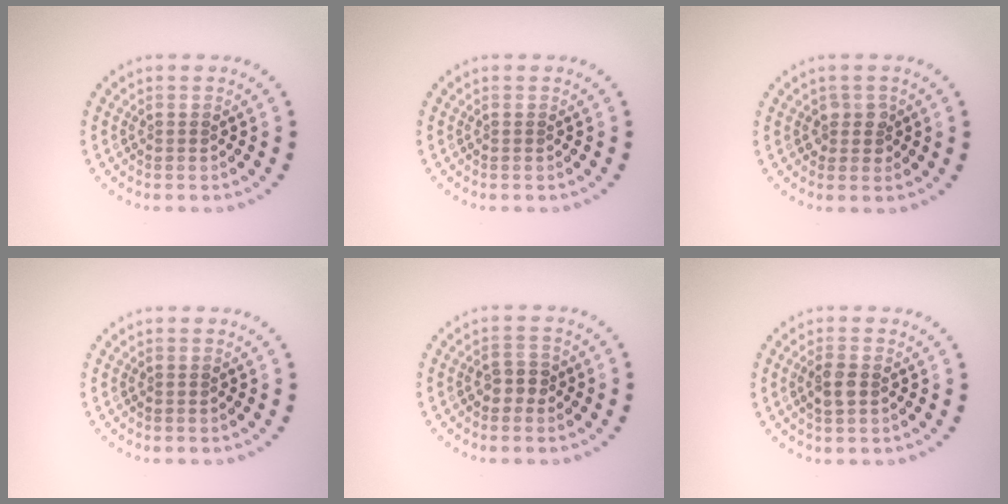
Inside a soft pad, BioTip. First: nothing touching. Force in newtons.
{"total": 0.0}
{"total": 1.5, "press": 1.4, "slide": 0.7}
{"total": 0.0}
{"total": 1.9, "press": 1.8, "slide": 0.6}
{"total": 1.9, "press": 1.9, "slide": 0.3}